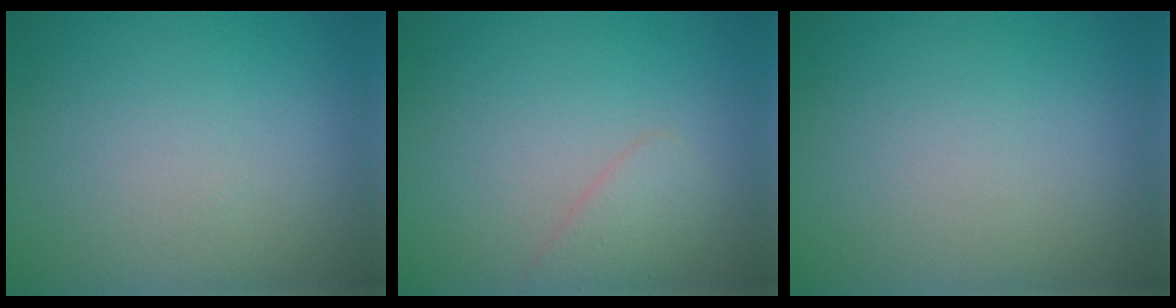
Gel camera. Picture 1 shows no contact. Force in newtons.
{"total": 1.6, "press": 1.6, "slide": 0.0}
{"total": 0.0}